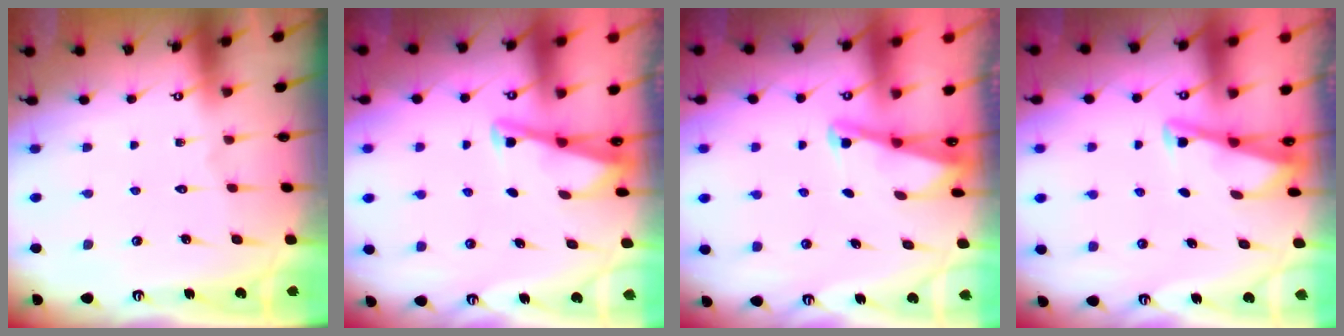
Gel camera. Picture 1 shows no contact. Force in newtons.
{"total": 3.0, "press": 2.9, "slide": 0.3}
{"total": 2.0, "press": 2.0, "slide": 0.3}
{"total": 3.0, "press": 2.9, "slide": 0.3}